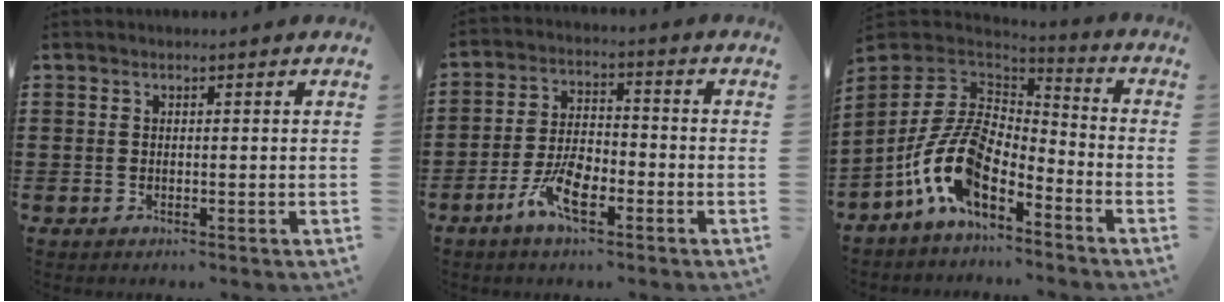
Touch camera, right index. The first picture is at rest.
{"total": 7.0, "force": [-3.8, 2.9, 5.1], "torque": [-0.115, 0.002, -0.076]}
{"total": 12.6, "force": [-6.1, 6.2, 9.2], "torque": [-0.220, -0.002, -0.126]}